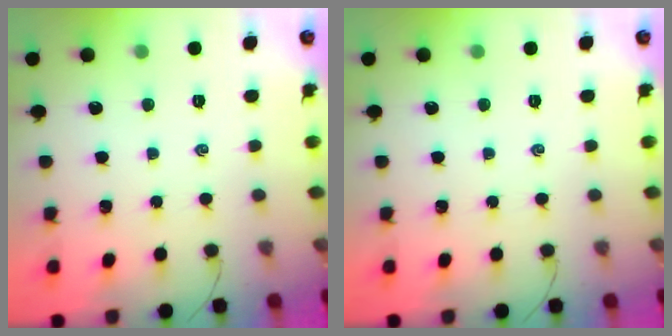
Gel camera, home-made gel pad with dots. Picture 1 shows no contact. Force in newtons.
{"total": 0.0}